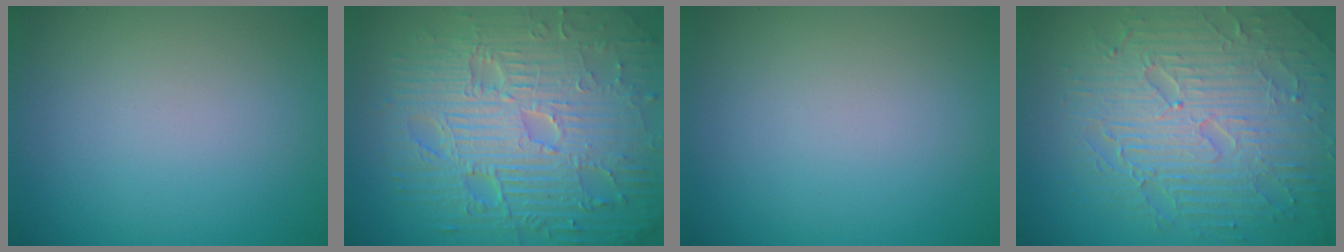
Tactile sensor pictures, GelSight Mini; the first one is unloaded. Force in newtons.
{"total": 12.5, "press": 8.0, "slide": 9.7}
{"total": 0.0}
{"total": 9.5, "press": 6.4, "slide": 7.0}